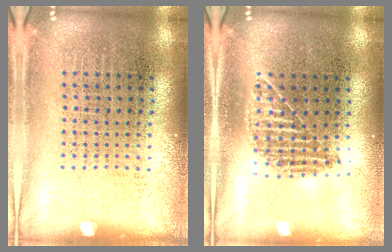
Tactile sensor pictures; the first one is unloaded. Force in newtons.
{"total": 1.1, "press": 1.0, "slide": 0.5}